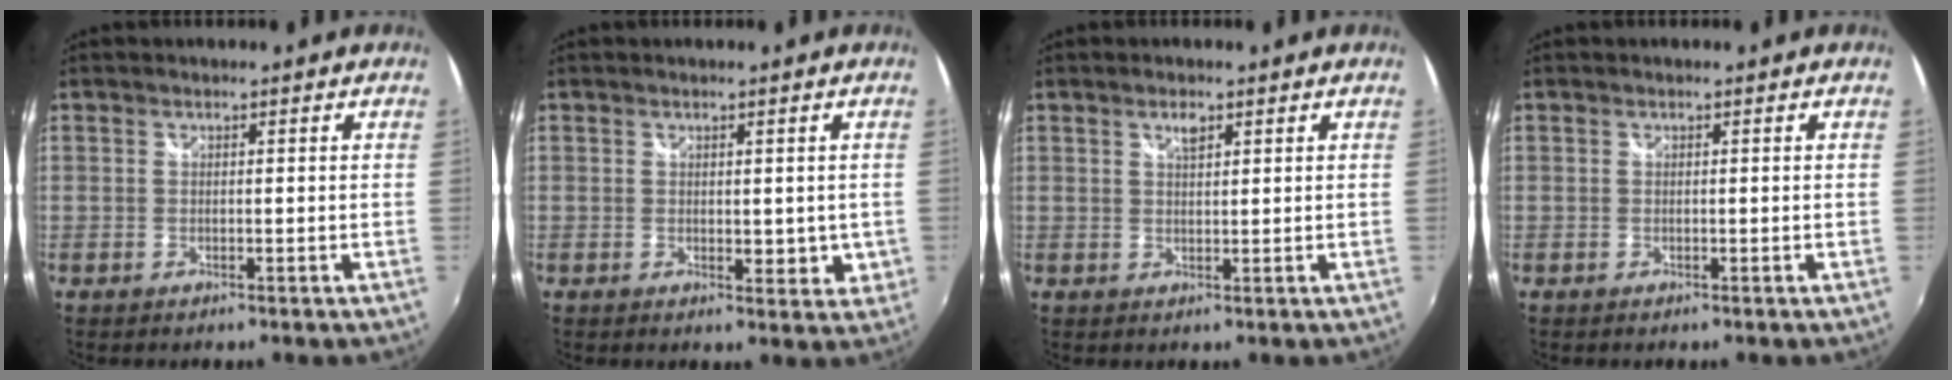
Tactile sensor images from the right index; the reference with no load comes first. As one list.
[{"total": 3.9, "force": [-0.2, 2.4, 3.1], "torque": [-0.035, -0.008, 0.002]}, {"total": 2.1, "force": [1.2, 0.9, 1.5], "torque": [-0.023, 0.003, 0.021]}, {"total": 0.0}]